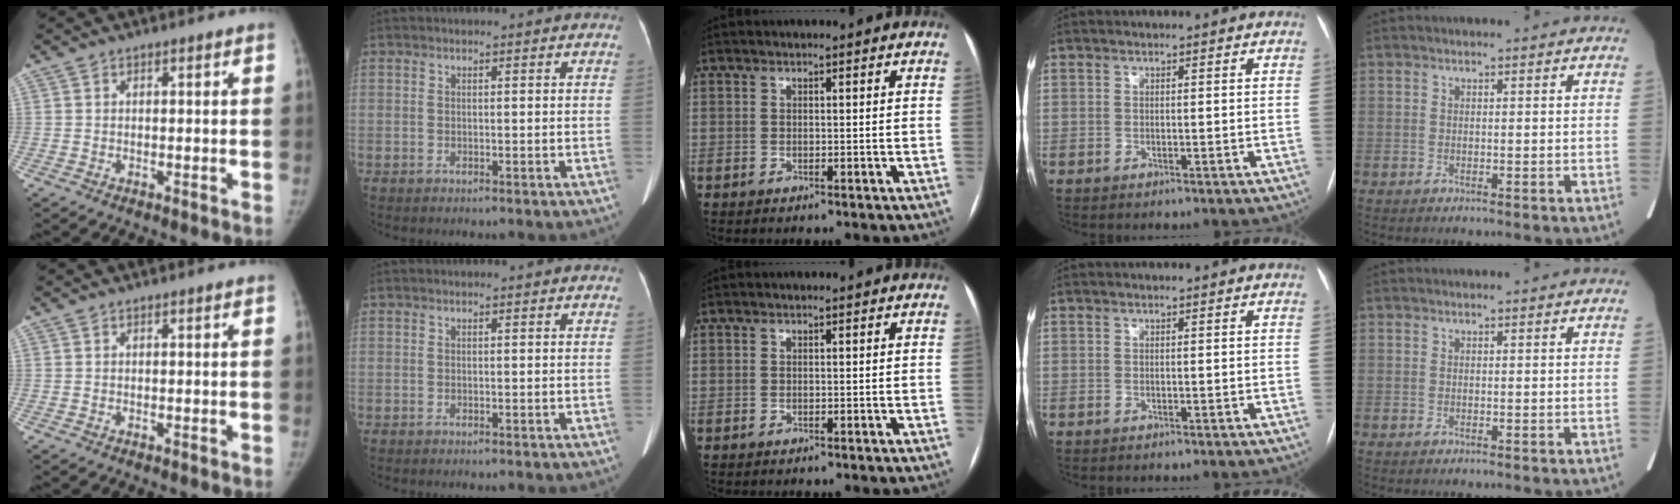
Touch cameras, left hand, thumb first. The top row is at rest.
{}